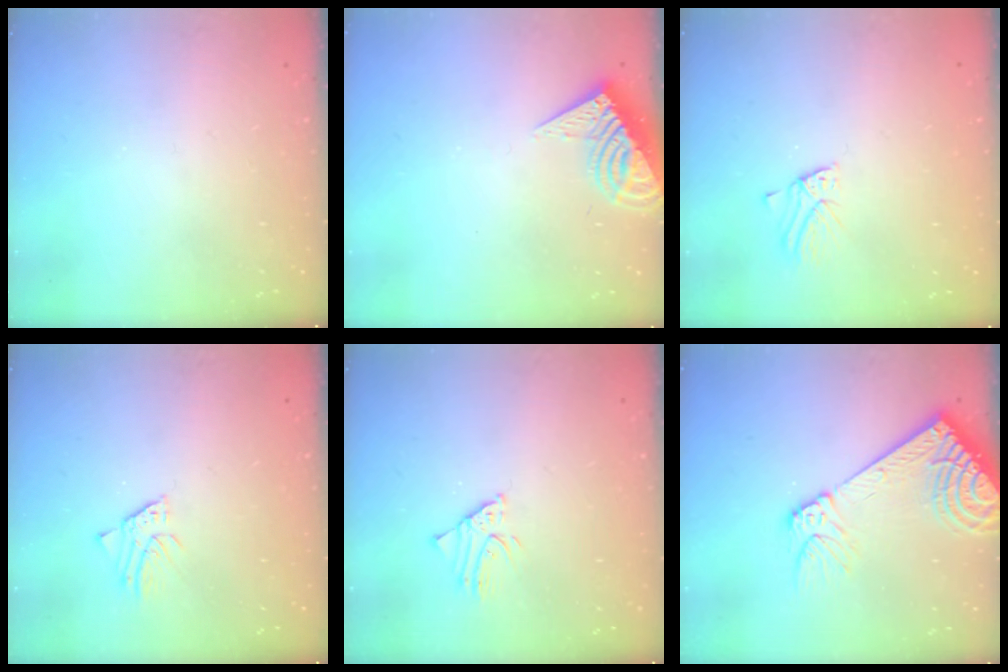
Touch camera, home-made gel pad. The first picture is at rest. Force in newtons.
{"total": 10.8, "press": 10.7, "slide": 0.9}
{"total": 2.7, "press": 2.7, "slide": 0.2}
{"total": 1.1, "press": 1.1, "slide": 0.0}
{"total": 2.1, "press": 2.1, "slide": 0.1}
{"total": 17.2, "press": 16.8, "slide": 3.7}